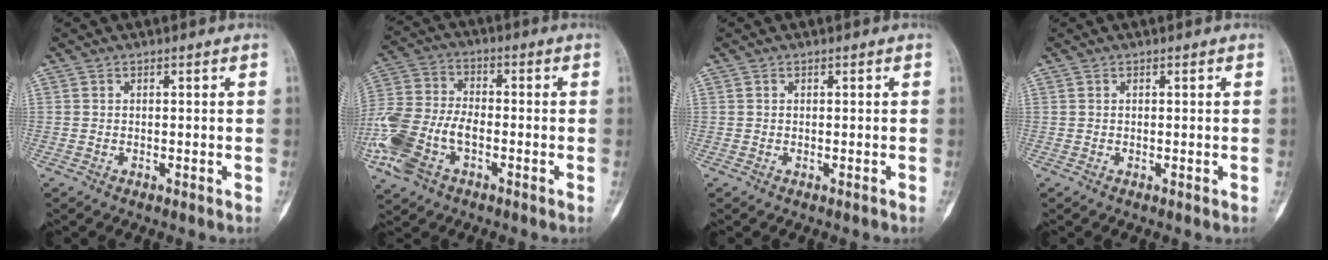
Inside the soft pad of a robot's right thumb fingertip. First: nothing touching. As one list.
[{"total": 15.3, "force": [-5.5, 9.3, 10.9], "torque": [-0.248, 0.022, -0.108]}, {"total": 0.0}, {"total": 0.0}]